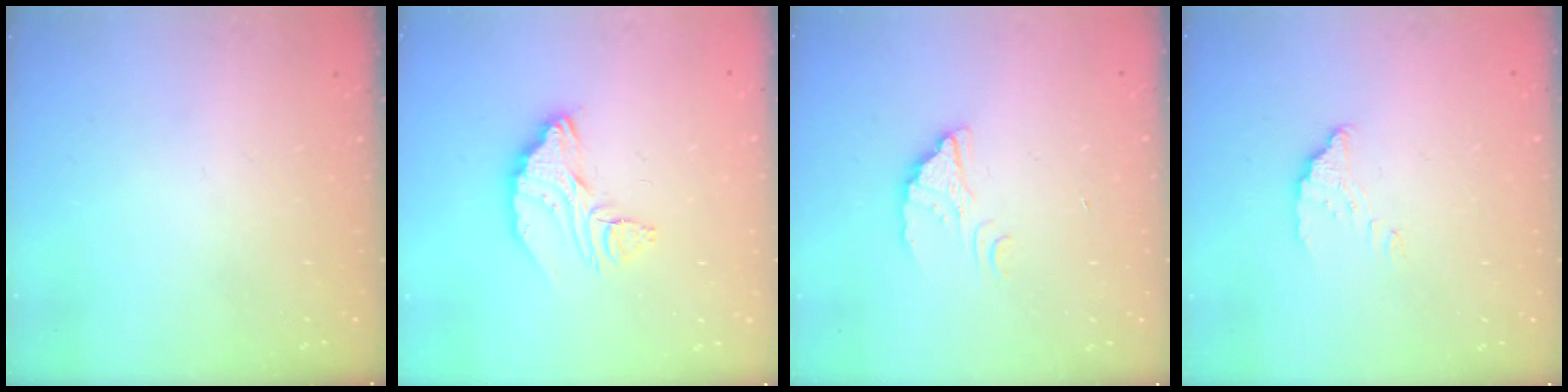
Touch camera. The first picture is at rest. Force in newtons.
{"total": 11.9, "press": 11.9, "slide": 0.7}
{"total": 2.3, "press": 2.3, "slide": 0.2}
{"total": 3.3, "press": 3.3, "slide": 0.1}